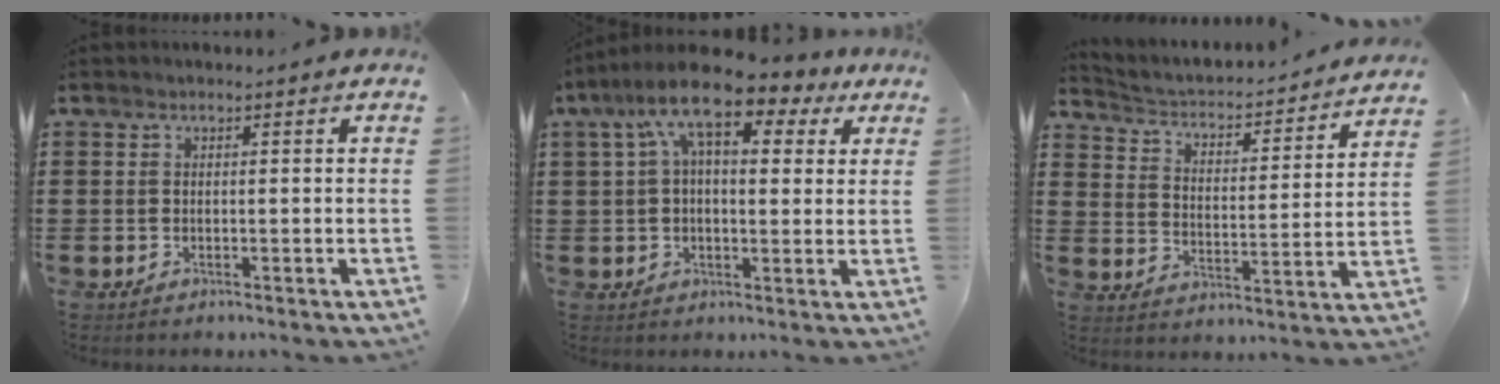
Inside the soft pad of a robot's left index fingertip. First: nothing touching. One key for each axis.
{"total": 11.0, "fx": 5.9, "fy": 4.3, "fz": 8.3, "tx": -0.170, "ty": -0.006, "tz": 0.100}
{"total": 1.9, "fx": 1.8, "fy": 0.4, "fz": 0.6, "tx": -0.029, "ty": -0.030, "tz": 0.018}